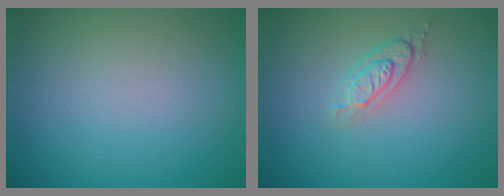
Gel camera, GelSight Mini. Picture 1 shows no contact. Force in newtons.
{"total": 2.1, "press": 1.9, "slide": 0.8}